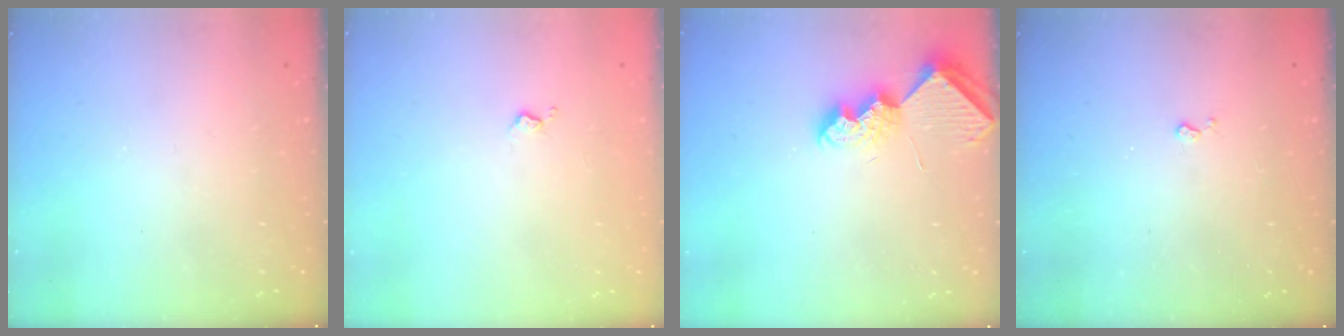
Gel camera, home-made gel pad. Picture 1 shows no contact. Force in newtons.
{"total": 2.7, "press": 2.6, "slide": 0.5}
{"total": 8.0, "press": 8.0, "slide": 0.2}
{"total": 2.9, "press": 2.8, "slide": 0.5}